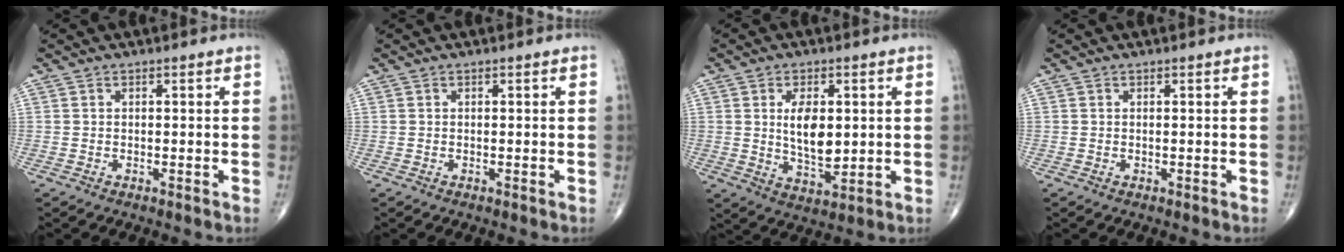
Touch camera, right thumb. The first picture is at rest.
{"total": 0.0}
{"total": 8.9, "force": [1.3, 4.6, 7.5], "torque": [-0.114, -0.017, 0.030]}
{"total": 0.0}